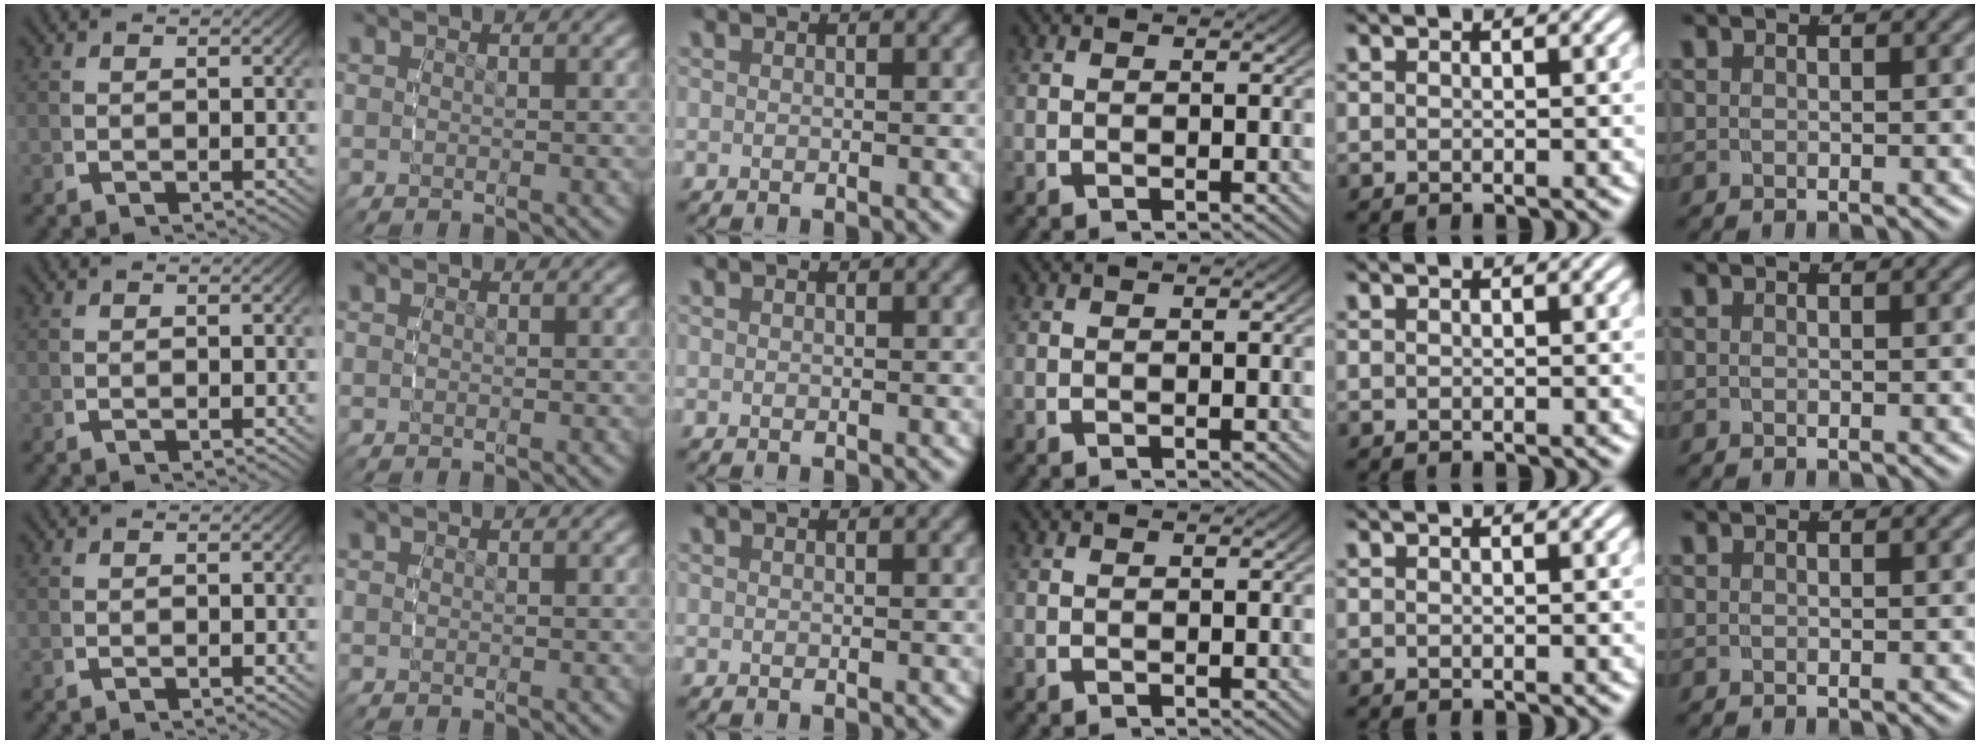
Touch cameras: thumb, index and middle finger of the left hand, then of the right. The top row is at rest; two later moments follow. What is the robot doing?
{"motion": "reach", "object": "paper towel"}